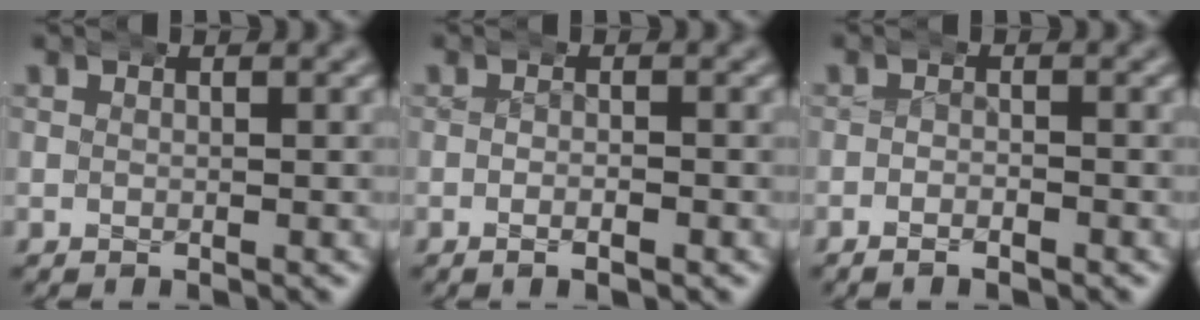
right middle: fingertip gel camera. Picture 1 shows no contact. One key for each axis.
{"total": 1.1, "fx": -0.7, "fy": 0.1, "fz": 0.8, "tx": -0.017, "ty": 0.003, "tz": -0.018}
{"total": 1.8, "fx": -1.6, "fy": 0.5, "fz": 0.6, "tx": -0.012, "ty": -0.005, "tz": -0.028}